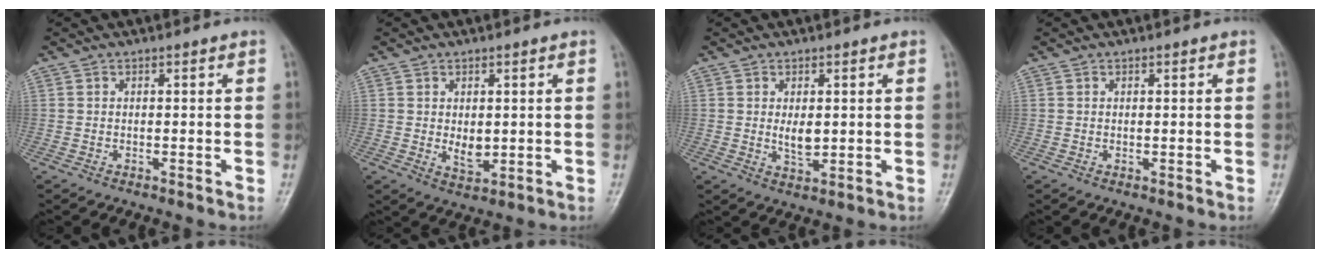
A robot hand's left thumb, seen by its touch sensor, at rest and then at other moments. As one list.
[{"total": 4.1, "force": [0.2, 2.6, 3.2], "torque": [-0.039, -0.010, 0.009]}, {"total": 3.9, "force": [0.5, 2.2, 3.2], "torque": [-0.044, -0.010, 0.012]}, {"total": 0.7, "force": [0.2, 0.4, 0.5], "torque": [-0.008, 0.000, 0.006]}]